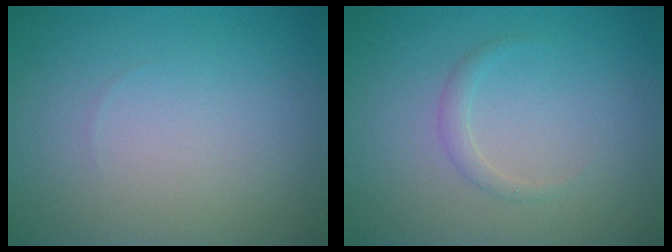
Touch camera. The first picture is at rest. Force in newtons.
{"total": 1.1, "press": 1.1, "slide": 0.0}